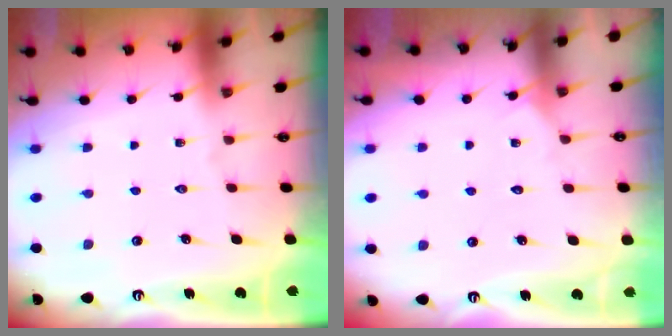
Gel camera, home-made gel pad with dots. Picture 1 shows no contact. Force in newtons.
{"total": 3.6, "press": 3.6, "slide": 0.4}